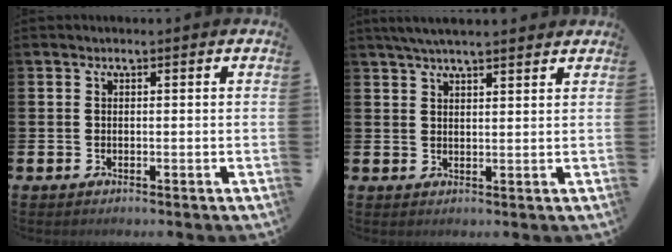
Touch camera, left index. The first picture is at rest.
{"total": 4.1, "force": [3.7, 0.4, 1.7], "torque": [-0.041, -0.005, 0.068]}